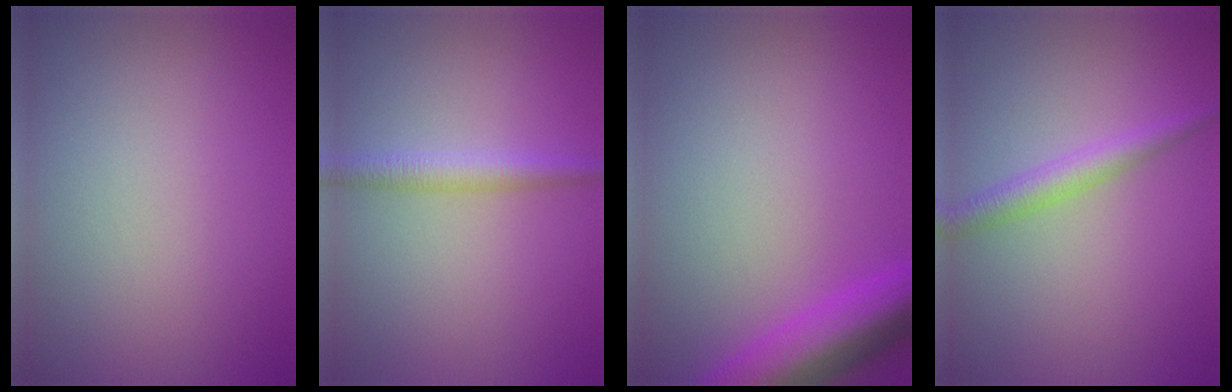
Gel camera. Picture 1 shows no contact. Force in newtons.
{"total": 2.2, "press": 2.2, "slide": 0.0}
{"total": 6.6, "press": 6.5, "slide": 0.4}
{"total": 2.5, "press": 2.5, "slide": 0.1}